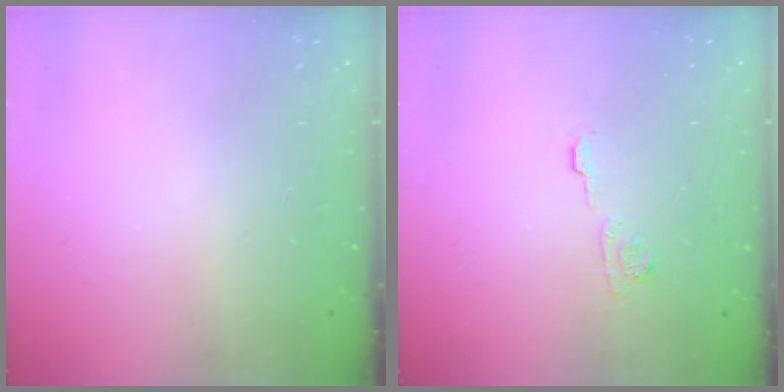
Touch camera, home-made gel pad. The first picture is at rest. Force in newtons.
{"total": 6.2, "press": 6.2, "slide": 0.5}